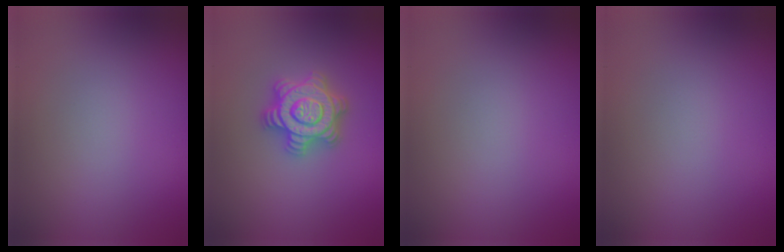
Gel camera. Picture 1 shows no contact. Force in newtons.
{"total": 4.9, "press": 4.8, "slide": 0.8}
{"total": 0.0}
{"total": 0.0}